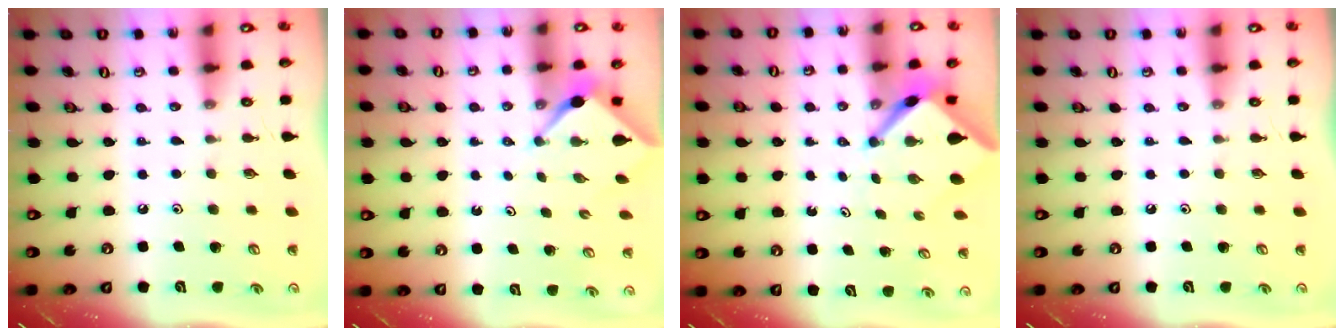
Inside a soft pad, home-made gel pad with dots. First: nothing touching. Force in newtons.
{"total": 2.5, "press": 2.5, "slide": 0.3}
{"total": 4.0, "press": 4.0, "slide": 0.2}
{"total": 0.0}